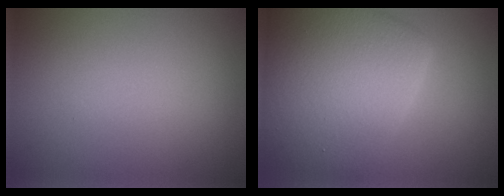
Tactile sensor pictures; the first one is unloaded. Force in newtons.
{"total": 9.7, "press": 9.7, "slide": 0.2}